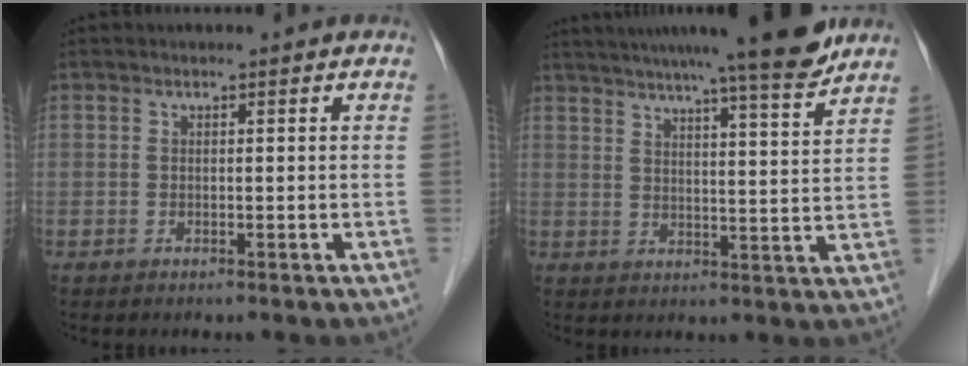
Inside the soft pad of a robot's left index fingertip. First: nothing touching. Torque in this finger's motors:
{"motor_torque": [0.40, -0.52, 0.86, 0.17]}